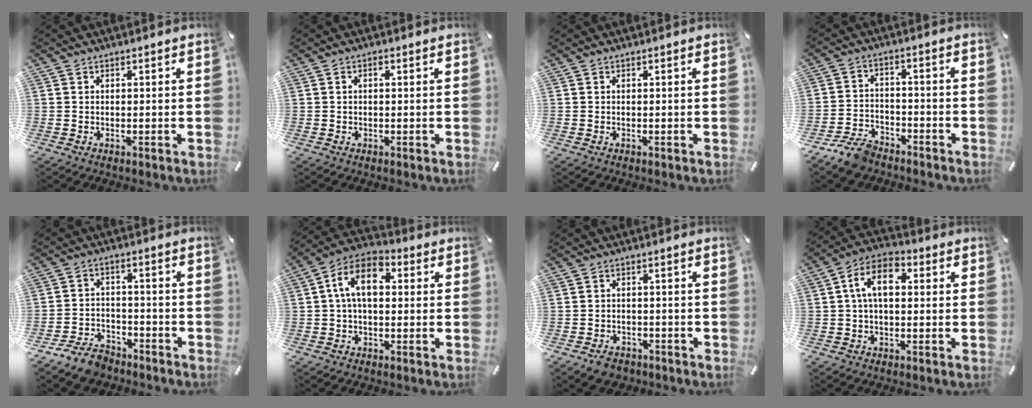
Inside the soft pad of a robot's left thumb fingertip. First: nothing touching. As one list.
[{"total": 0.8, "force": [0.0, 0.4, 0.7], "torque": [-0.013, 0.003, -0.001]}, {"total": 0.0}, {"total": 7.6, "force": [-6.1, 3.6, 2.8], "torque": [-0.056, 0.033, -0.115]}, {"total": 7.3, "force": [-5.9, 3.5, 2.3], "torque": [-0.043, 0.036, -0.112]}, {"total": 10.6, "force": [1.4, 6.5, 8.3], "torque": [-0.167, 0.012, 0.023]}, {"total": 3.4, "force": [-2.4, 2.2, 0.9], "torque": [-0.012, 0.015, -0.046]}, {"total": 9.3, "force": [1.1, 5.5, 7.4], "torque": [-0.136, 0.015, 0.021]}]